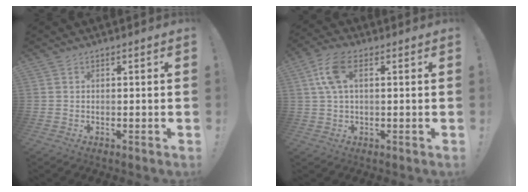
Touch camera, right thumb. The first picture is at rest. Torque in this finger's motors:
{"motor_torque": [-0.46, 0.79, 0.91, 0.17, 0.14]}